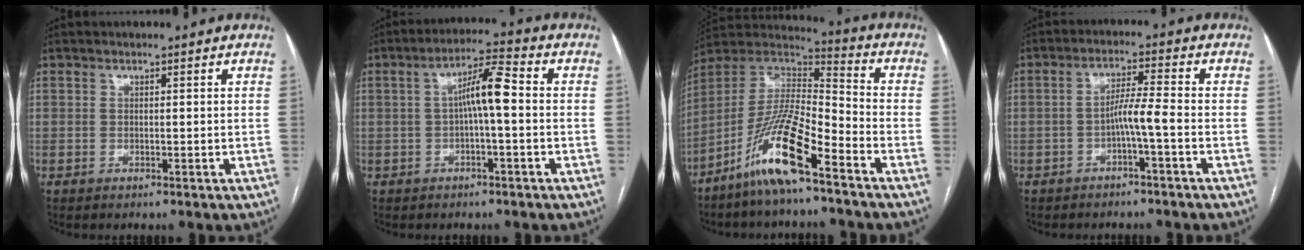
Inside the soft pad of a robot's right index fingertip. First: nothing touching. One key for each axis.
{"total": 6.5, "fx": 0.0, "fy": 0.9, "fz": 6.5, "tx": -0.112, "ty": 0.024, "tz": -0.001}
{"total": 14.0, "fx": -8.6, "fy": 1.6, "fz": 10.9, "tx": -0.222, "ty": -0.003, "tz": -0.165}
{"total": 4.2, "fx": -1.7, "fy": -0.4, "fz": 3.9, "tx": -0.067, "ty": 0.008, "tz": -0.029}